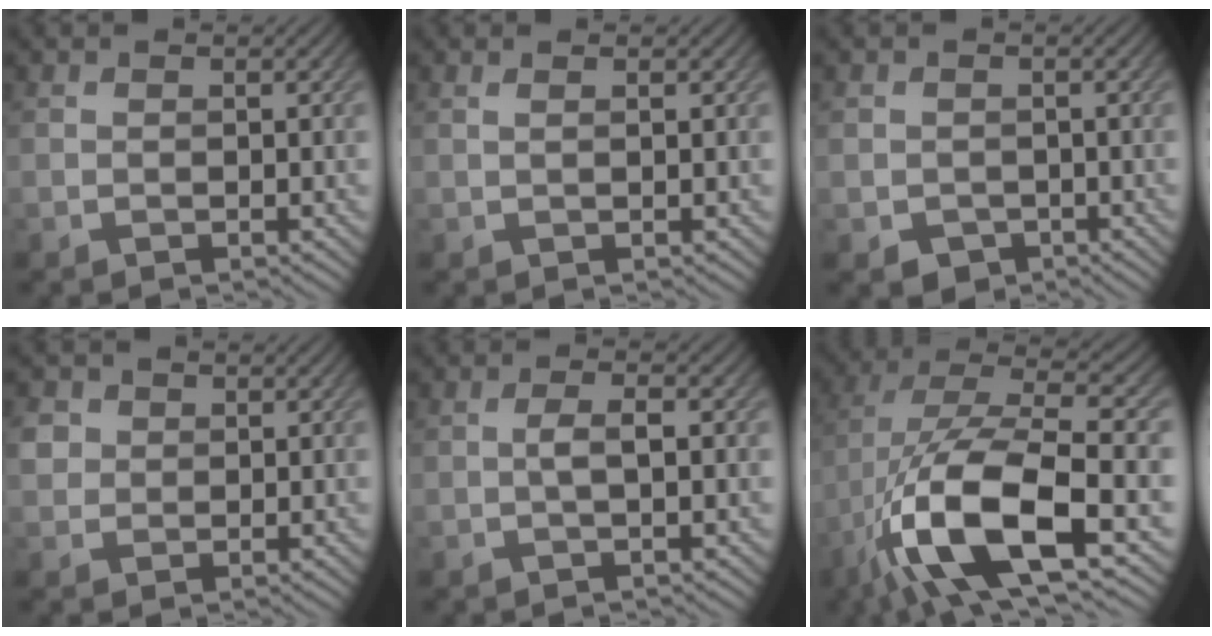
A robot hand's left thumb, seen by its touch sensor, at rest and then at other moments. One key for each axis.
{"total": 1.0, "fx": 0.4, "fy": 0.2, "fz": 0.8, "tx": -0.012, "ty": 0.003, "tz": 0.005}
{"total": 2.4, "fx": -1.0, "fy": 2.1, "fz": 0.6, "tx": -0.019, "ty": -0.012, "tz": -0.021}
{"total": 2.6, "fx": 0.7, "fy": 2.4, "fz": 0.8, "tx": -0.025, "ty": 0.002, "tz": 0.012}
{"total": 2.0, "fx": 0.0, "fy": 0.4, "fz": 2.0, "tx": -0.038, "ty": 0.005, "tz": -0.003}
{"total": 15.6, "fx": -5.6, "fy": 5.9, "fz": 13.3, "tx": -0.258, "ty": -0.006, "tz": -0.101}